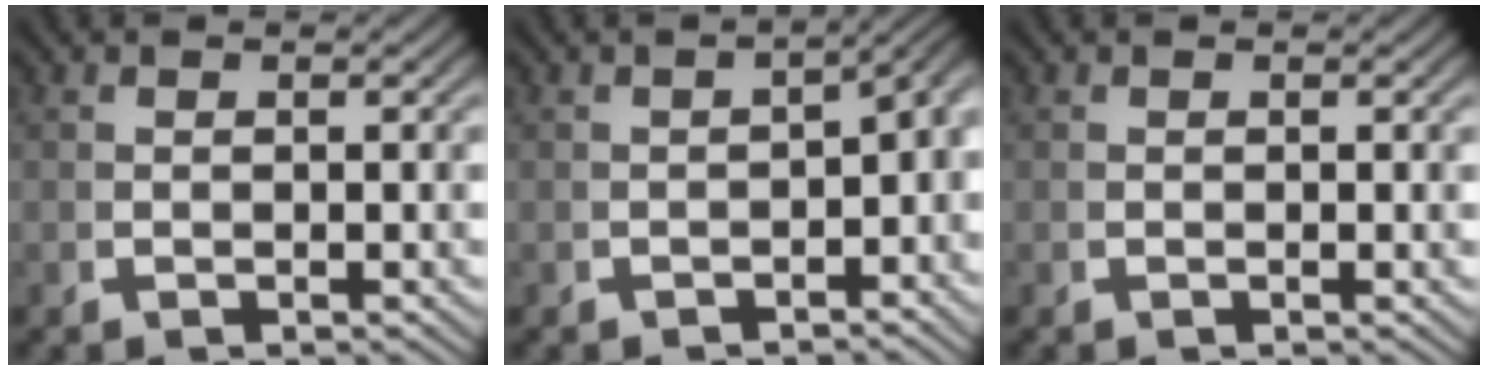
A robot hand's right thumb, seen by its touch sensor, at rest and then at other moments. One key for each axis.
{"total": 3.5, "fx": -0.9, "fy": 2.2, "fz": 2.6, "tx": -0.022, "ty": 0.004, "tz": -0.014}
{"total": 0.0}